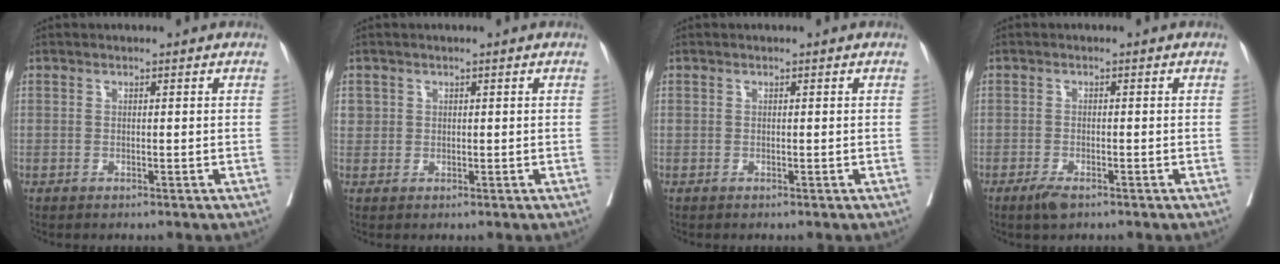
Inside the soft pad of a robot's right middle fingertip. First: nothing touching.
{"total": 2.0, "force": [0.7, 1.9, 0.3], "torque": [0.008, 0.006, 0.014]}
{"total": 0.0}
{"total": 2.3, "force": [-1.5, 0.7, 1.6], "torque": [-0.032, -0.004, -0.026]}